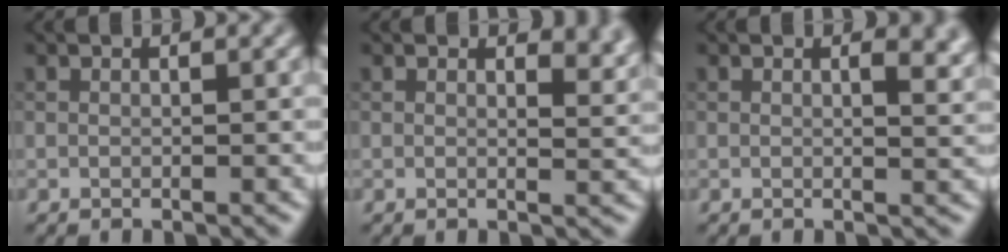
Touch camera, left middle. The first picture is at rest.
{"total": 2.6, "force": [1.8, 1.1, 1.5], "torque": [-0.018, -0.007, 0.026]}
{"total": 2.7, "force": [1.1, 1.0, 2.2], "torque": [-0.022, -0.002, 0.017]}